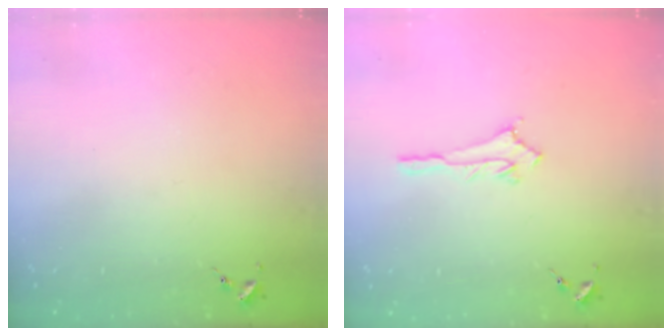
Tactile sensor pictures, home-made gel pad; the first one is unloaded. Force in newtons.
{"total": 2.8, "press": 2.8, "slide": 0.3}